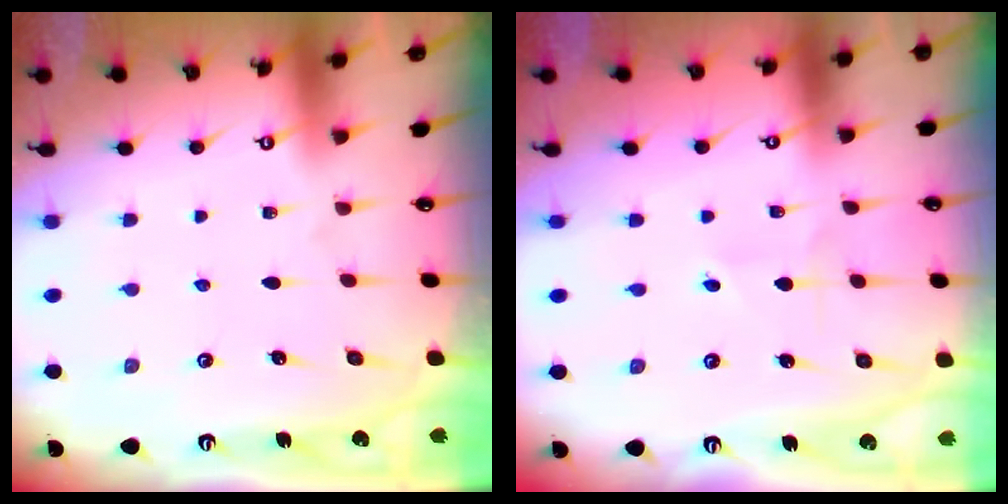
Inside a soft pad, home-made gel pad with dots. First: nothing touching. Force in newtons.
{"total": 1.3, "press": 1.3, "slide": 0.1}